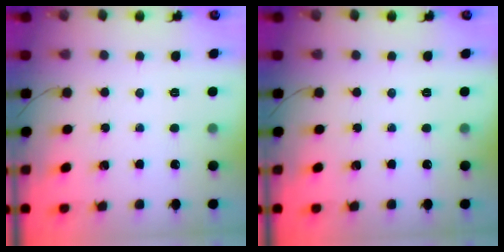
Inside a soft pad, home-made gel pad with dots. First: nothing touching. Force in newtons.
{"total": 0.0}